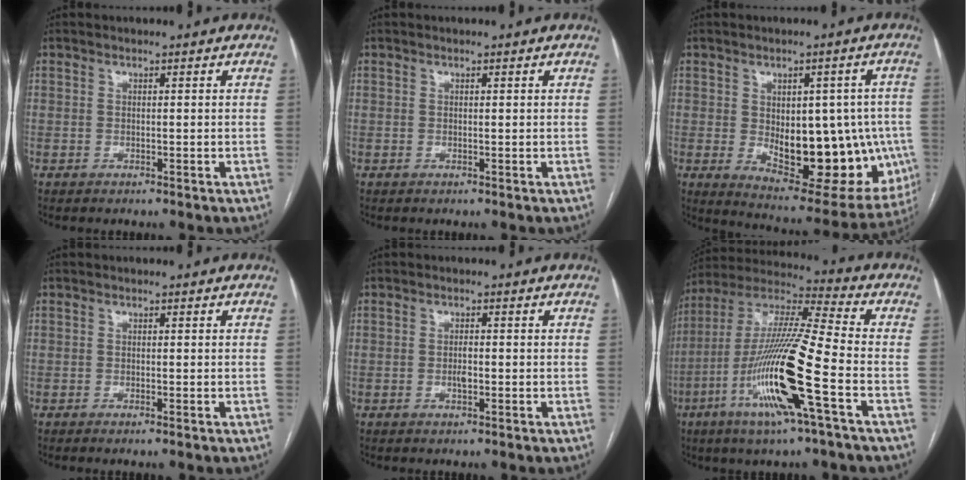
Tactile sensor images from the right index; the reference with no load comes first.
{"total": 0.0}
{"total": 19.2, "force": [-2.2, 9.4, 16.6], "torque": [-0.194, 0.010, -0.001]}
{"total": 0.6, "force": [-0.4, -0.1, 0.4], "torque": [-0.008, 0.000, -0.005]}
{"total": 1.6, "force": [-0.3, 0.6, 1.4], "torque": [-0.026, 0.001, -0.005]}
{"total": 19.1, "force": [-6.6, 0.3, 17.9], "torque": [-0.369, -0.019, -0.132]}